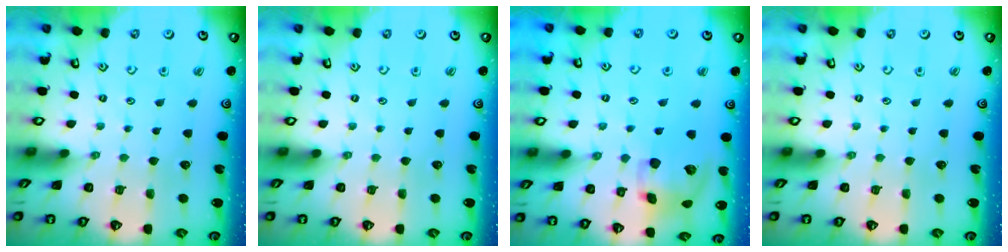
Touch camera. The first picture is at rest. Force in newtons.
{"total": 0.0}
{"total": 14.4, "press": 14.2, "slide": 2.2}
{"total": 0.0}